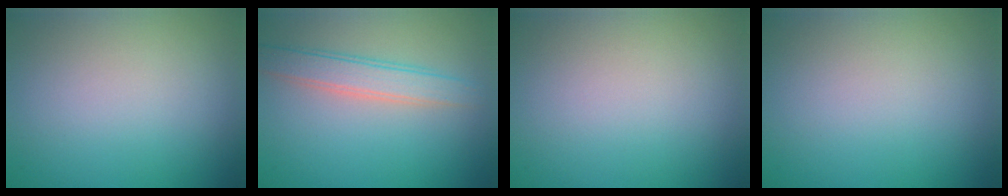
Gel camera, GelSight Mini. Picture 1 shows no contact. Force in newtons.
{"total": 3.2, "press": 3.2, "slide": 0.1}
{"total": 0.0}
{"total": 0.0}